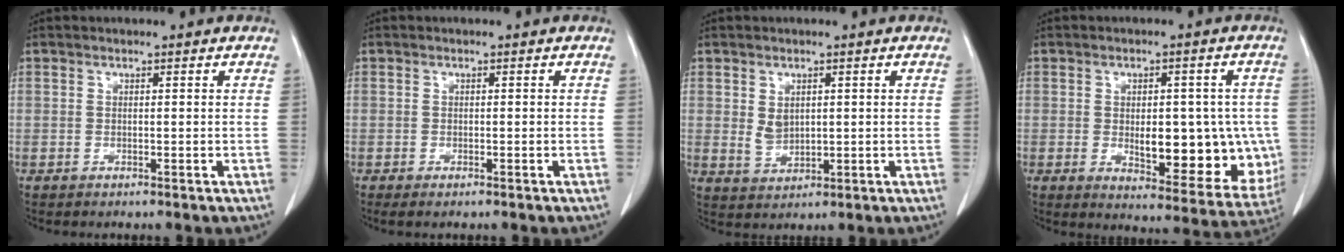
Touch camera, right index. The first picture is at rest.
{"total": 1.2, "force": [-0.9, 0.2, 0.9], "torque": [-0.014, -0.004, -0.012]}
{"total": 3.1, "force": [0.8, 2.2, 2.0], "torque": [-0.039, -0.002, 0.024]}
{"total": 14.3, "force": [-1.5, 6.9, 12.5], "torque": [-0.148, 0.003, 0.002]}